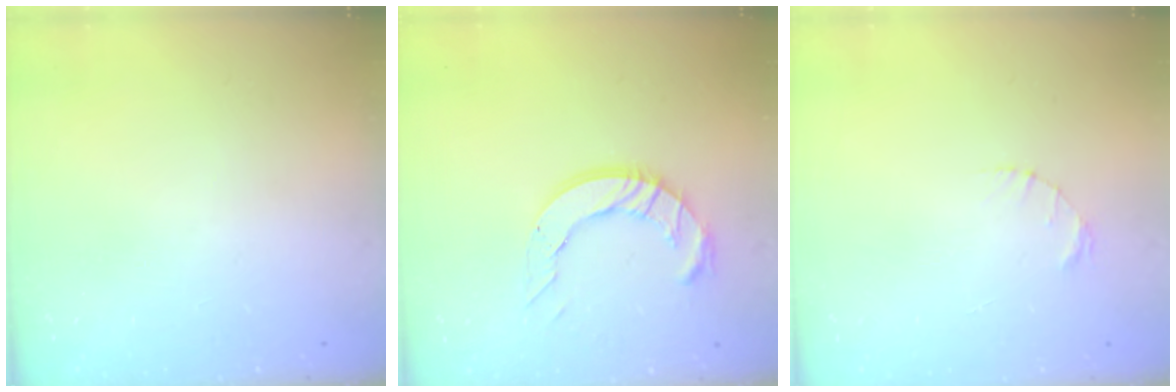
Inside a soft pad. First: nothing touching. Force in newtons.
{"total": 10.6, "press": 10.5, "slide": 0.9}
{"total": 1.4, "press": 1.4, "slide": 0.2}